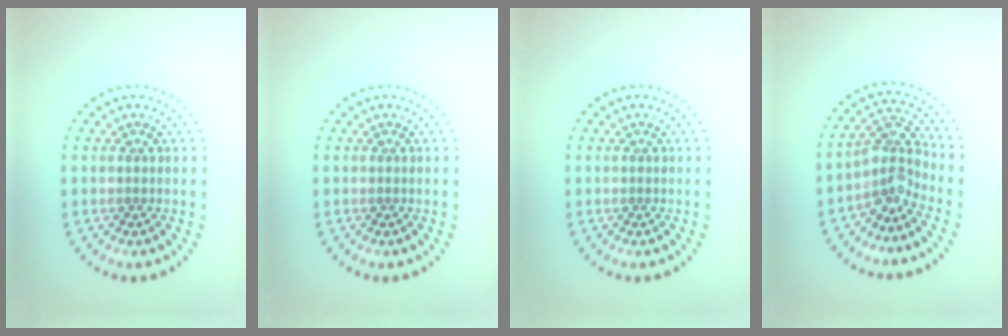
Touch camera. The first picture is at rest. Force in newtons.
{"total": 0.0}
{"total": 0.0}
{"total": 3.3, "press": 2.5, "slide": 2.1}